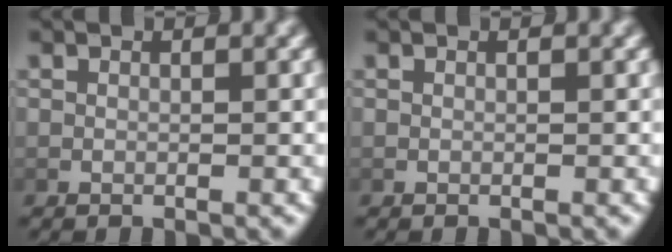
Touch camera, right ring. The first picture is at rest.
{"total": 0.0}